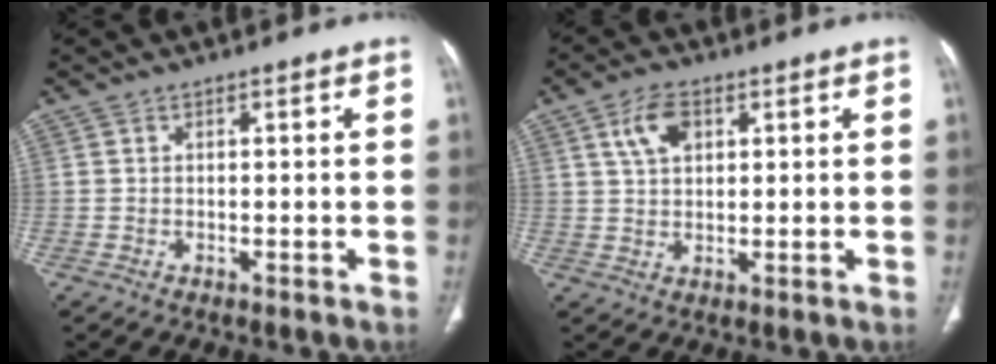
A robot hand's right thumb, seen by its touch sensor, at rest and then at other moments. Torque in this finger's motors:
{"motor_torque": [-0.45, 0.63, 0.06, 0.04, 0.09]}